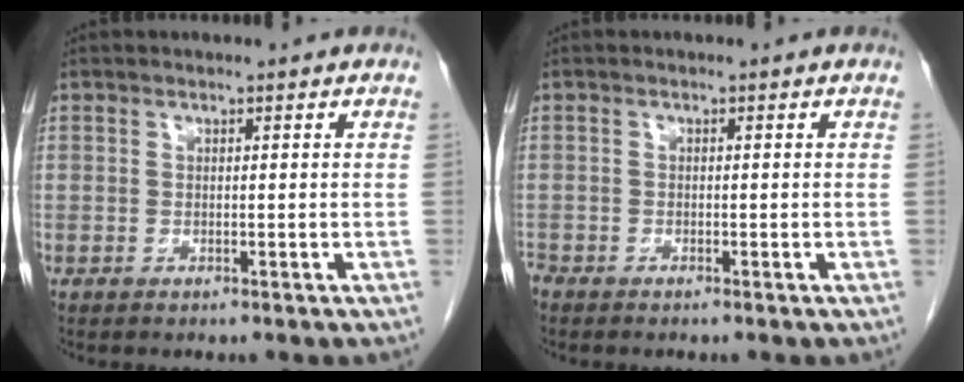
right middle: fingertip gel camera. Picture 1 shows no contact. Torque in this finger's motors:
{"motor_torque": [-0.11, -0.03, -0.01, 0.01]}